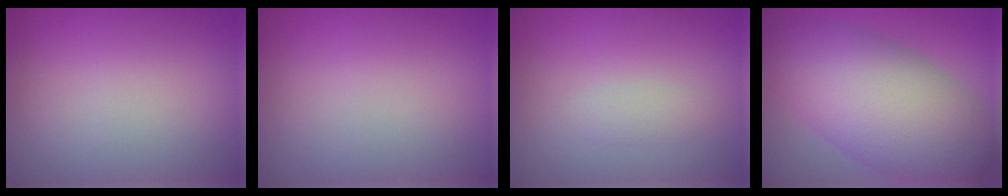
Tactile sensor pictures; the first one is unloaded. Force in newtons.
{"total": 0.0}
{"total": 1.1, "press": 1.1, "slide": 0.1}
{"total": 11.5, "press": 11.4, "slide": 0.3}